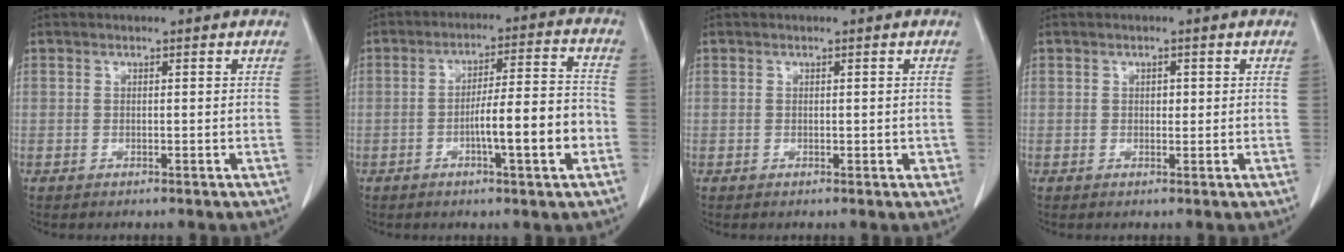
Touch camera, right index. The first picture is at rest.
{"total": 10.3, "force": [-3.2, 0.7, 9.7], "torque": [-0.154, 0.014, -0.049]}
{"total": 1.1, "force": [-0.1, 0.6, 0.9], "torque": [-0.010, 0.001, 0.002]}
{"total": 1.0, "force": [0.2, 0.7, 0.8], "torque": [-0.009, 0.001, 0.003]}